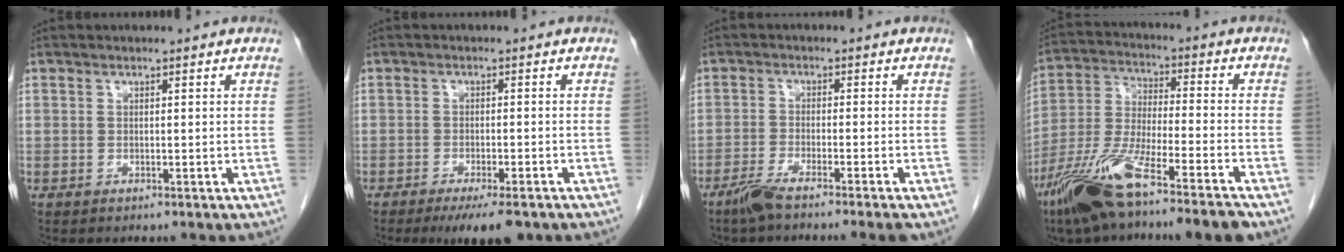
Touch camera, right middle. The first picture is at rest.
{"total": 6.9, "force": [-5.0, 1.6, 4.4], "torque": [-0.057, -0.011, -0.072]}
{"total": 5.7, "force": [-4.5, -0.7, 3.5], "torque": [-0.061, -0.014, -0.082]}
{"total": 15.1, "force": [-10.5, 0.8, 10.8], "torque": [-0.228, -0.032, -0.196]}